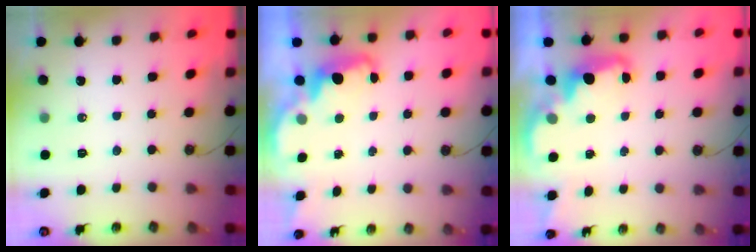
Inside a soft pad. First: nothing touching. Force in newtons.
{"total": 2.5, "press": 2.4, "slide": 0.7}
{"total": 2.6, "press": 2.5, "slide": 0.7}